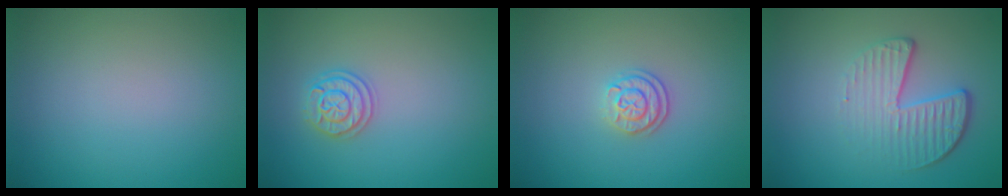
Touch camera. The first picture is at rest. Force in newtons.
{"total": 2.1, "press": 2.1, "slide": 0.3}
{"total": 2.3, "press": 1.9, "slide": 1.2}
{"total": 4.5, "press": 3.0, "slide": 3.4}